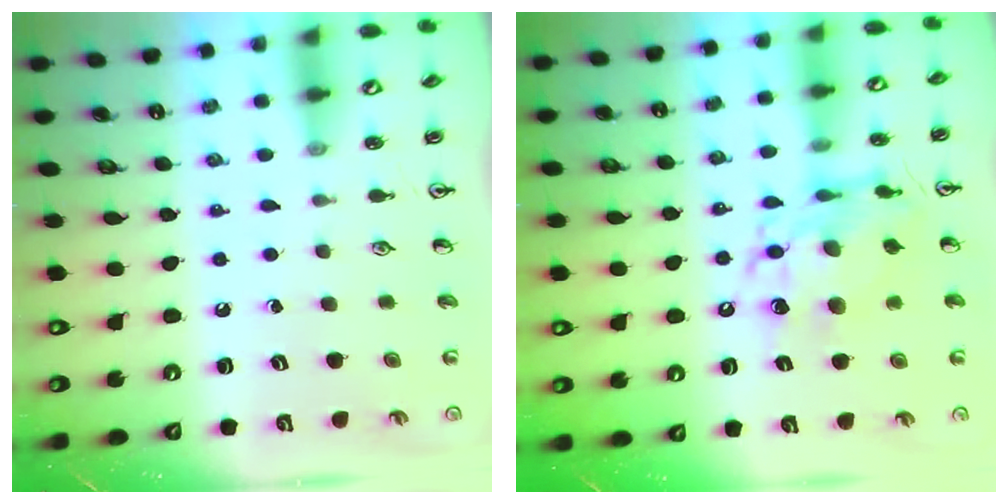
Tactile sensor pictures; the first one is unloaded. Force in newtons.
{"total": 12.1, "press": 12.0, "slide": 1.3}